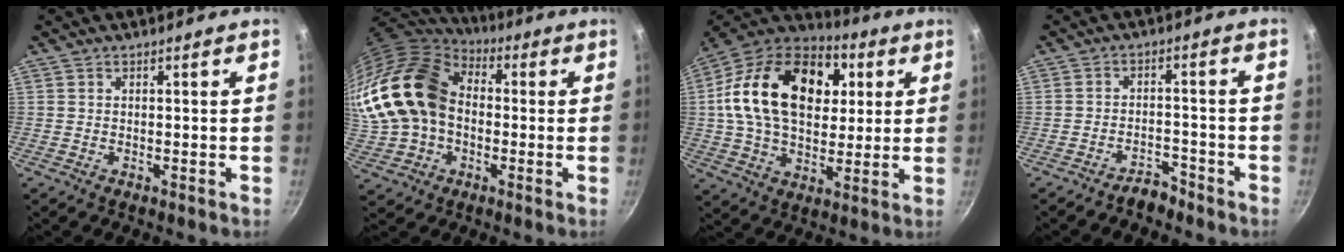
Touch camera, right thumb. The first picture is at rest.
{"total": 24.5, "force": [0.8, 18.2, 16.5], "torque": [-0.345, 0.045, 0.018]}
{"total": 26.6, "force": [5.9, 17.7, 18.9], "torque": [-0.307, 0.014, 0.087]}
{"total": 3.6, "force": [-3.2, 1.4, 0.9], "torque": [-0.002, 0.036, -0.050]}